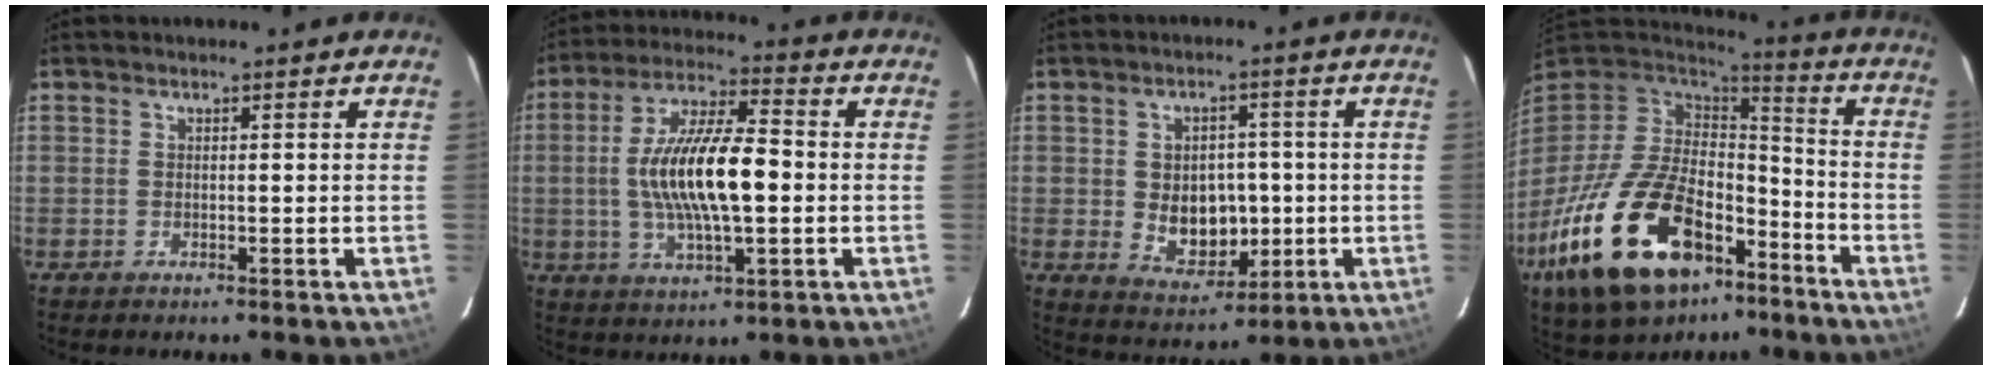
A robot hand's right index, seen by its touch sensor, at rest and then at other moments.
{"total": 15.2, "force": [-0.9, 4.7, 14.5], "torque": [-0.276, 0.007, -0.017]}
{"total": 9.0, "force": [-0.7, 7.0, 5.6], "torque": [-0.109, -0.001, 0.011]}
{"total": 29.3, "force": [-15.7, 15.1, 19.5], "torque": [-0.394, -0.024, -0.248]}